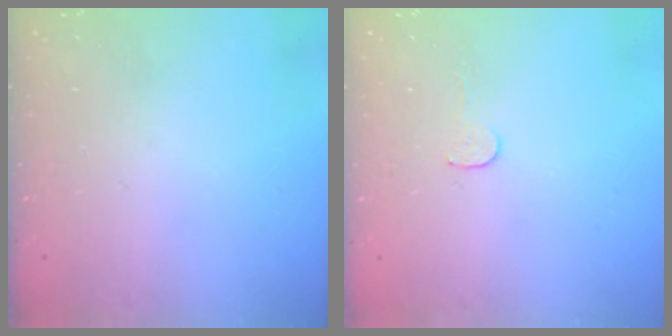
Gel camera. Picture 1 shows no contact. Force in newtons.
{"total": 3.5, "press": 3.5, "slide": 0.3}